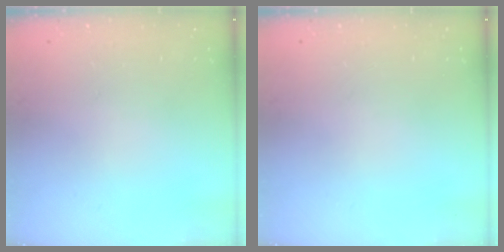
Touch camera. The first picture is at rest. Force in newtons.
{"total": 0.0}